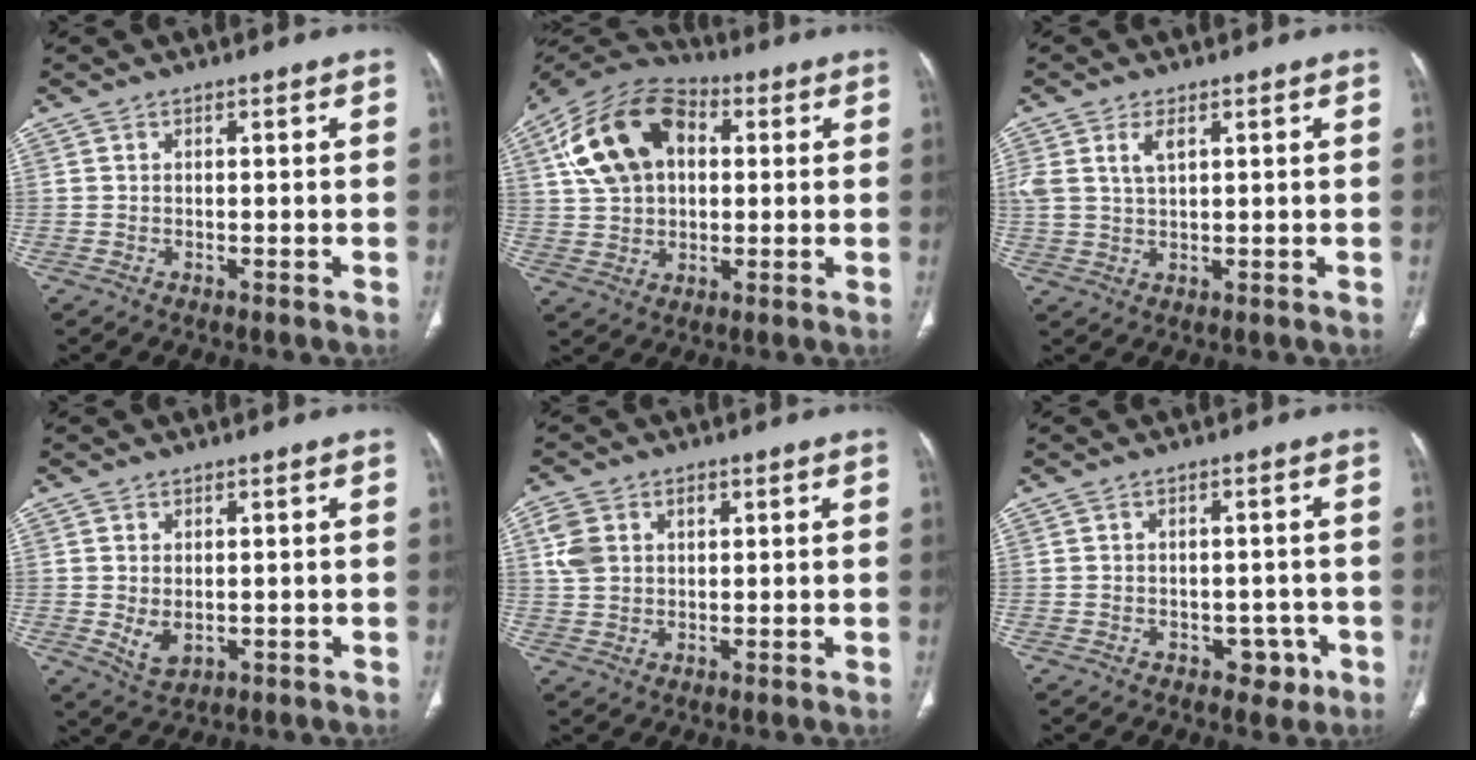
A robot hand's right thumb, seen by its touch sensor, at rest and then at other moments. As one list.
[{"total": 17.3, "force": [4.2, 11.5, 12.2], "torque": [-0.206, 0.019, 0.069]}, {"total": 5.2, "force": [2.1, 2.7, 3.9], "torque": [-0.089, 0.000, 0.050]}, {"total": 3.9, "force": [-0.2, 2.6, 3.0], "torque": [-0.051, -0.009, 0.010]}, {"total": 6.0, "force": [1.9, 4.6, 3.4], "torque": [-0.060, 0.001, 0.038]}, {"total": 3.8, "force": [-1.7, 2.9, 1.9], "torque": [0.000, 0.009, -0.017]}]